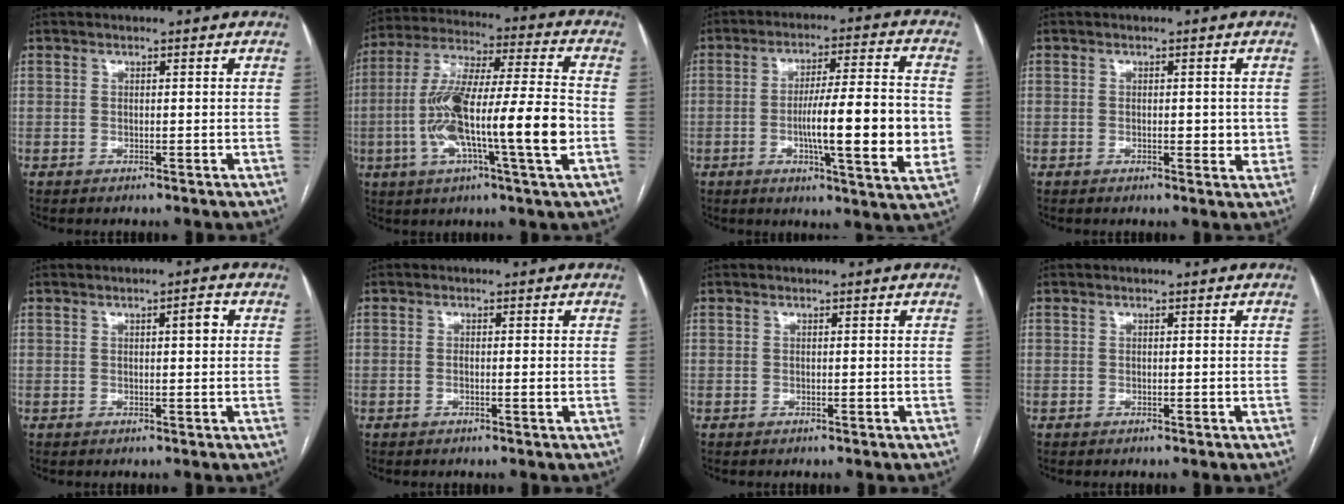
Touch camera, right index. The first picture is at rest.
{"total": 18.5, "force": [-3.8, 1.4, 18.0], "torque": [-0.338, 0.006, -0.065]}
{"total": 15.5, "force": [-2.3, 1.0, 15.3], "torque": [-0.234, -0.001, -0.035]}
{"total": 2.9, "force": [-0.1, 1.4, 2.5], "torque": [-0.035, 0.000, 0.002]}
{"total": 2.2, "force": [0.5, 0.4, 2.1], "torque": [-0.032, 0.006, 0.009]}
{"total": 1.3, "force": [-0.1, 0.2, 1.3], "torque": [-0.024, 0.001, 0.002]}
{"total": 0.0}
{"total": 0.0}